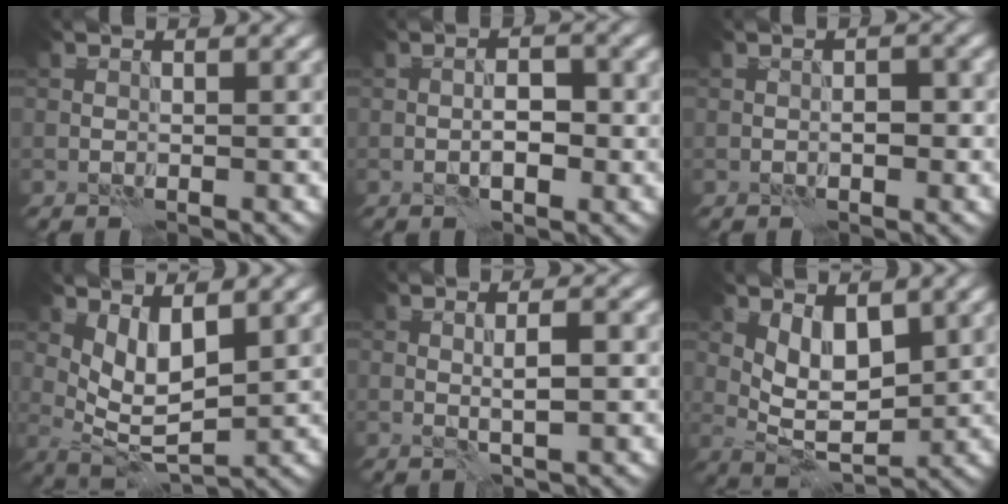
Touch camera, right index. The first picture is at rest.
{"total": 3.1, "force": [-0.8, 1.5, 2.5], "torque": [-0.023, 0.002, -0.019]}
{"total": 2.4, "force": [-0.3, 1.3, 2.0], "torque": [-0.019, 0.004, -0.009]}
{"total": 4.3, "force": [1.4, 1.6, 3.7], "torque": [-0.070, -0.015, 0.030]}
{"total": 1.9, "force": [-0.2, 0.0, 1.9], "torque": [-0.033, 0.000, -0.004]}
{"total": 3.7, "force": [1.1, 1.8, 3.0], "torque": [-0.052, -0.012, 0.022]}